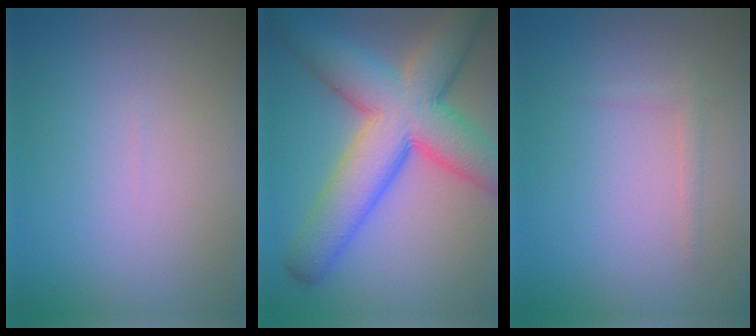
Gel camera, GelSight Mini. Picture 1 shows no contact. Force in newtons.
{"total": 11.7, "press": 11.7, "slide": 0.5}
{"total": 0.9, "press": 0.9, "slide": 0.0}